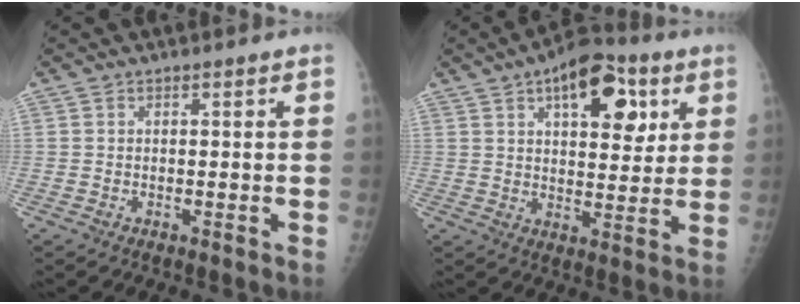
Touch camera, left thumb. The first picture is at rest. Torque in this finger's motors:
{"motor_torque": [0.83, 0.93, 0.35, -0.44, 0.08]}